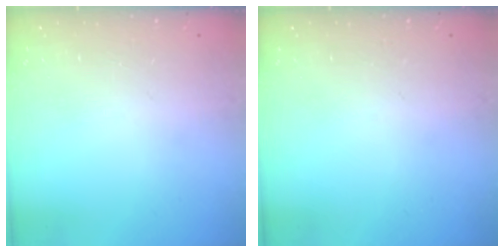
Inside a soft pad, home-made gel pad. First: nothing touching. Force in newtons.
{"total": 0.0}